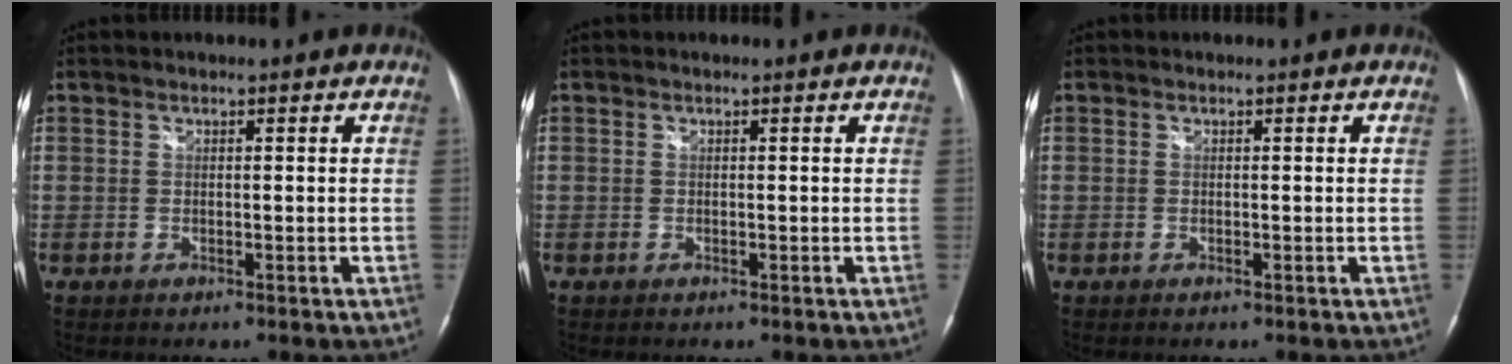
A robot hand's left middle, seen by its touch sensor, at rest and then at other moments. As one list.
[{"total": 0.0}, {"total": 0.0}]